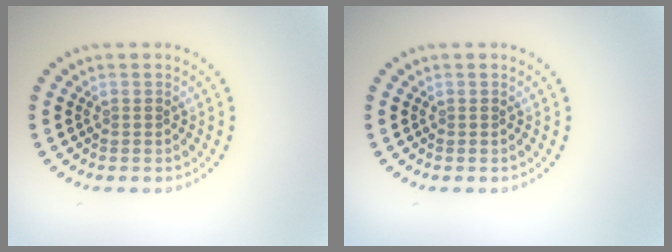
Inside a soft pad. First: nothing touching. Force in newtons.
{"total": 0.0}